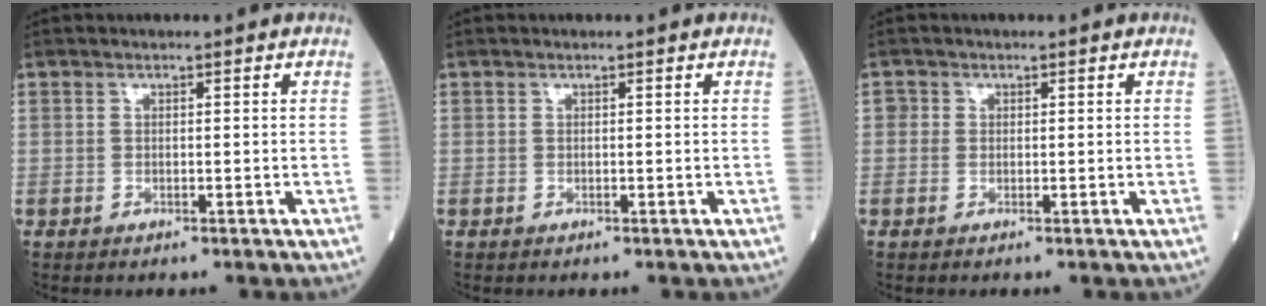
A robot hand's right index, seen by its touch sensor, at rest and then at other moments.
{"total": 0.0}
{"total": 1.2, "force": [0.1, 1.2, 0.3], "torque": [0.006, 0.003, -0.003]}